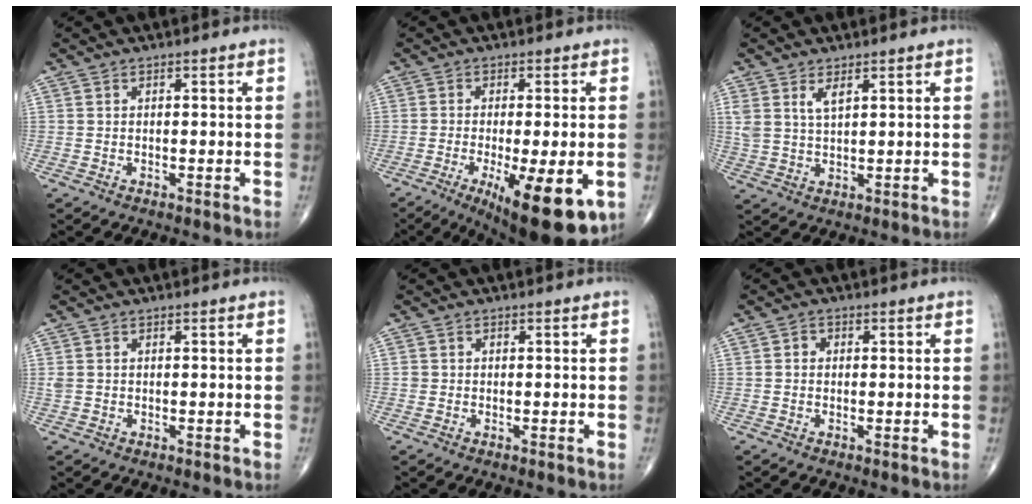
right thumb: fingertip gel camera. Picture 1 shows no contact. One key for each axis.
{"total": 15.9, "fx": -5.7, "fy": 4.7, "fz": 14.1, "tx": -0.182, "ty": -0.018, "tz": -0.073}
{"total": 3.8, "fx": 2.1, "fy": 1.5, "fz": 2.8, "tx": -0.055, "ty": -0.009, "tz": 0.047}
{"total": 1.0, "fx": 0.1, "fy": 0.8, "fz": 0.6, "tx": -0.017, "ty": 0.003, "tz": 0.006}
{"total": 0.7, "fx": 0.0, "fy": 0.7, "fz": 0.2, "tx": 0.002, "ty": 0.002, "tz": 0.000}
{"total": 1.4, "fx": 0.1, "fy": 1.3, "fz": 0.6, "tx": -0.004, "ty": 0.005, "tz": -0.001}